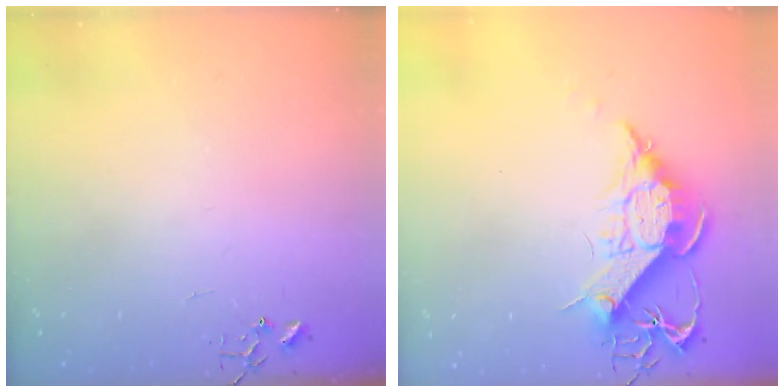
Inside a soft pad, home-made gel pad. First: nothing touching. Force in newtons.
{"total": 12.6, "press": 12.6, "slide": 1.2}